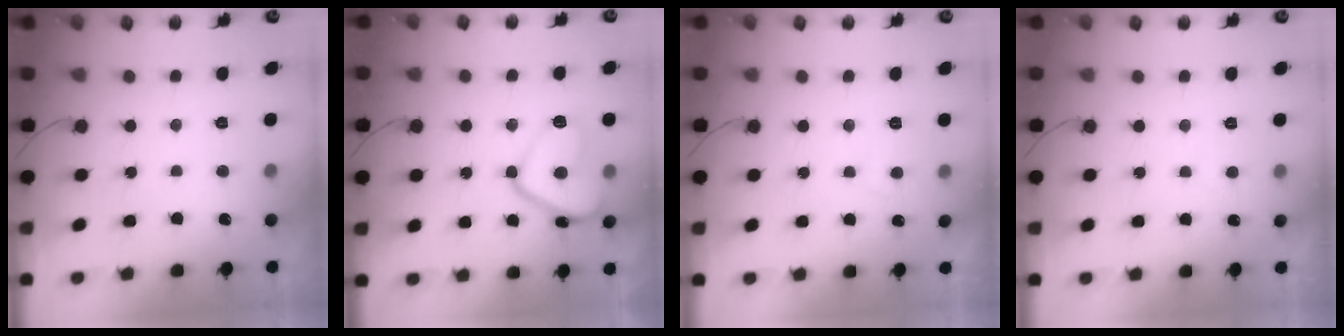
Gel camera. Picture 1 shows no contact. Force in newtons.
{"total": 14.0, "press": 13.9, "slide": 0.9}
{"total": 2.8, "press": 2.7, "slide": 0.6}
{"total": 2.1, "press": 2.1, "slide": 0.2}